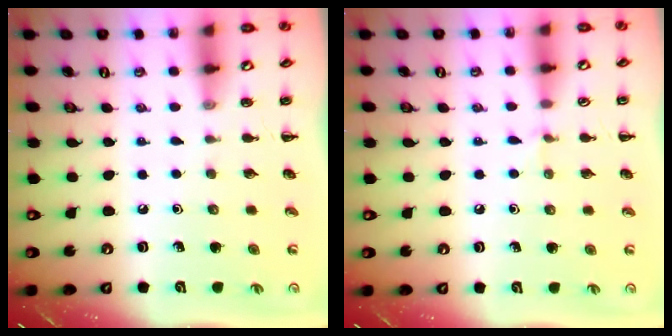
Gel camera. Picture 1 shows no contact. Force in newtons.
{"total": 3.9, "press": 3.6, "slide": 1.4}